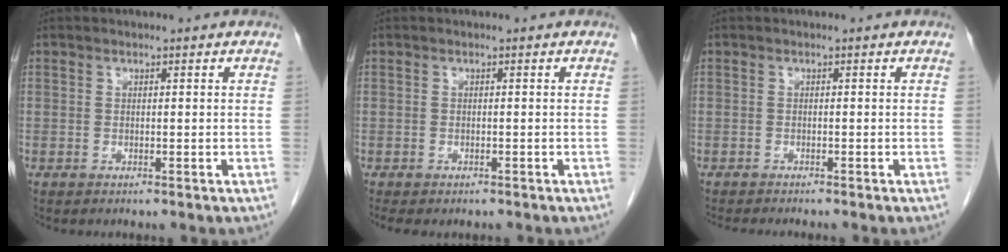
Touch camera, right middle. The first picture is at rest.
{"total": 3.2, "force": [-2.6, 1.4, 1.3], "torque": [-0.018, -0.007, -0.032]}
{"total": 3.5, "force": [-3.2, -0.1, 1.5], "torque": [-0.017, -0.007, -0.048]}